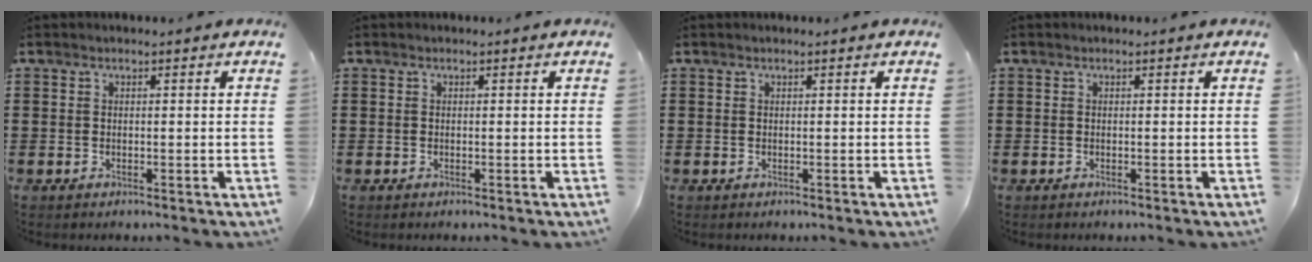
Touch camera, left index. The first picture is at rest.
{"total": 0.0}
{"total": 0.0}
{"total": 0.0}